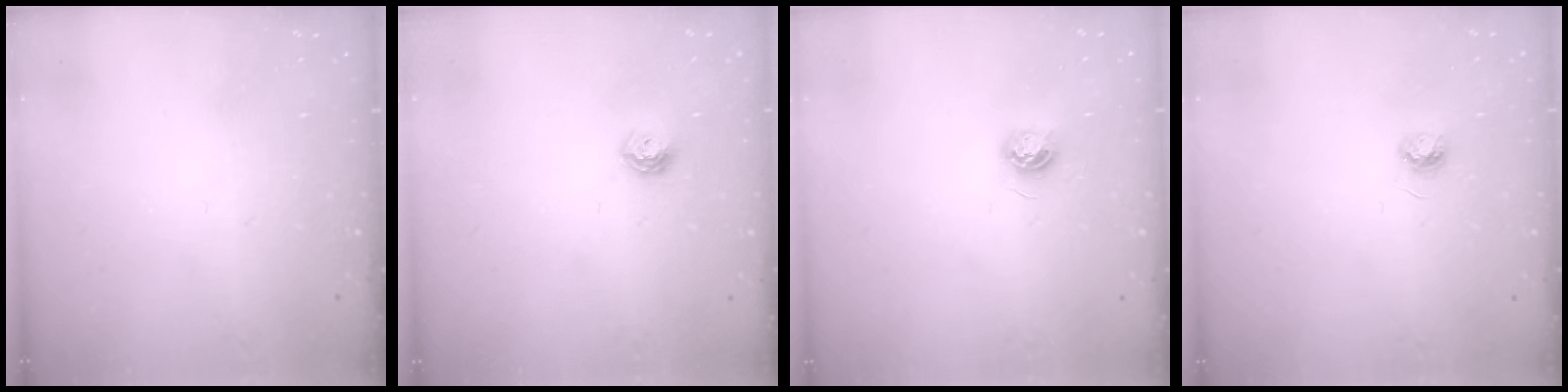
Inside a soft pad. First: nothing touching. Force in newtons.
{"total": 5.2, "press": 5.2, "slide": 0.5}
{"total": 4.2, "press": 4.2, "slide": 0.4}
{"total": 3.9, "press": 3.9, "slide": 0.5}